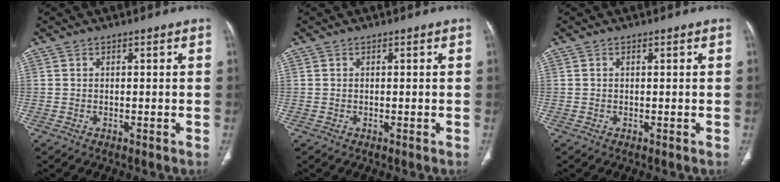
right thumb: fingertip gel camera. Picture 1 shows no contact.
{"total": 0.0}
{"total": 0.0}